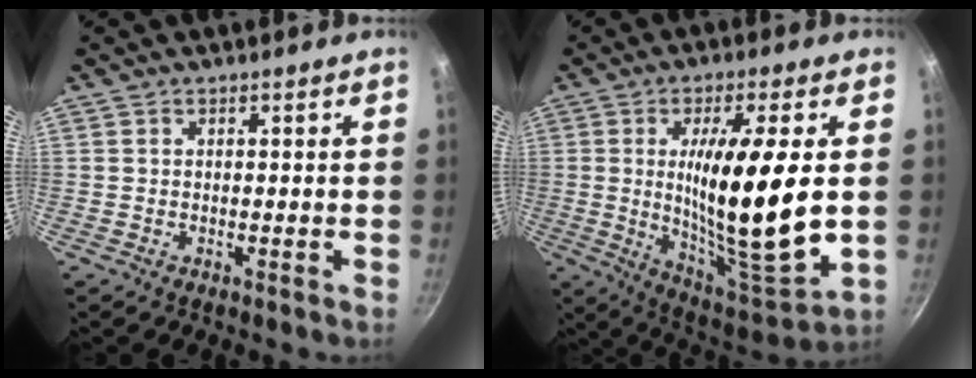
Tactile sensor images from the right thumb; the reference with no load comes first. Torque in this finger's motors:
{"motor_torque": [1.23, 3.78, 2.22, 0.12, 0.27]}